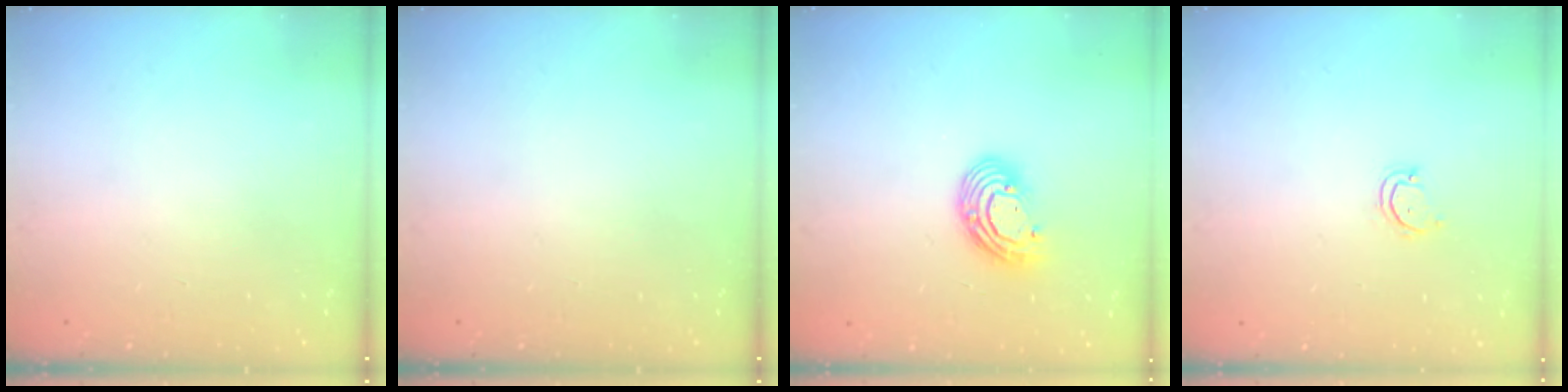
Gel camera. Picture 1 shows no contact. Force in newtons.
{"total": 0.0}
{"total": 10.1, "press": 10.0, "slide": 1.1}
{"total": 2.9, "press": 2.9, "slide": 0.3}